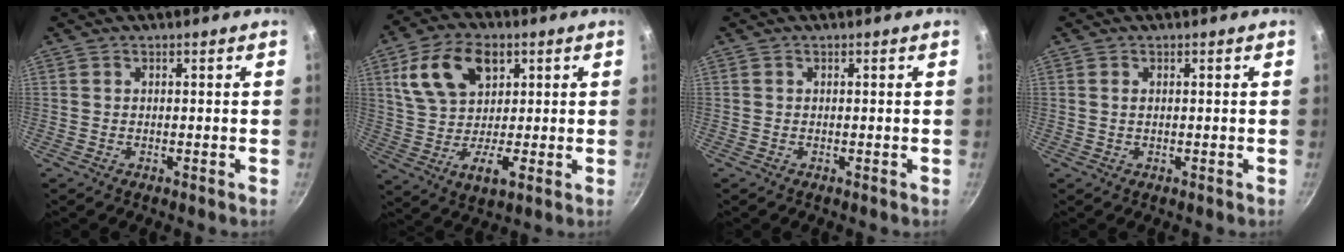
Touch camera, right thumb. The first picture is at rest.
{"total": 15.4, "force": [5.2, 10.2, 10.2], "torque": [-0.152, 0.003, 0.090]}
{"total": 0.0}
{"total": 0.9, "force": [0.2, 0.5, 0.7], "torque": [-0.012, 0.002, 0.004]}